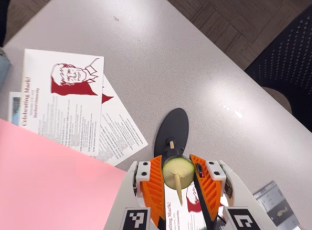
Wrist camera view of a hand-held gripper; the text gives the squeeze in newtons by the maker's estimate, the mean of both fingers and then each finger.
{"total": 12.5, "left": 12.1, "right": 12.9}